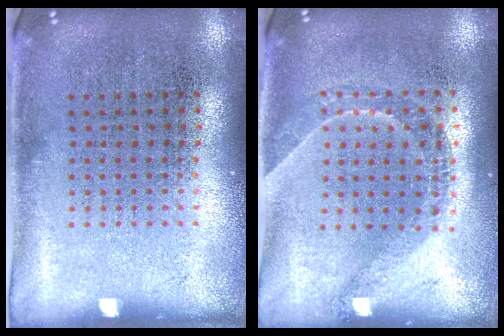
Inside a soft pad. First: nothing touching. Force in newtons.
{"total": 1.5, "press": 1.3, "slide": 0.9}